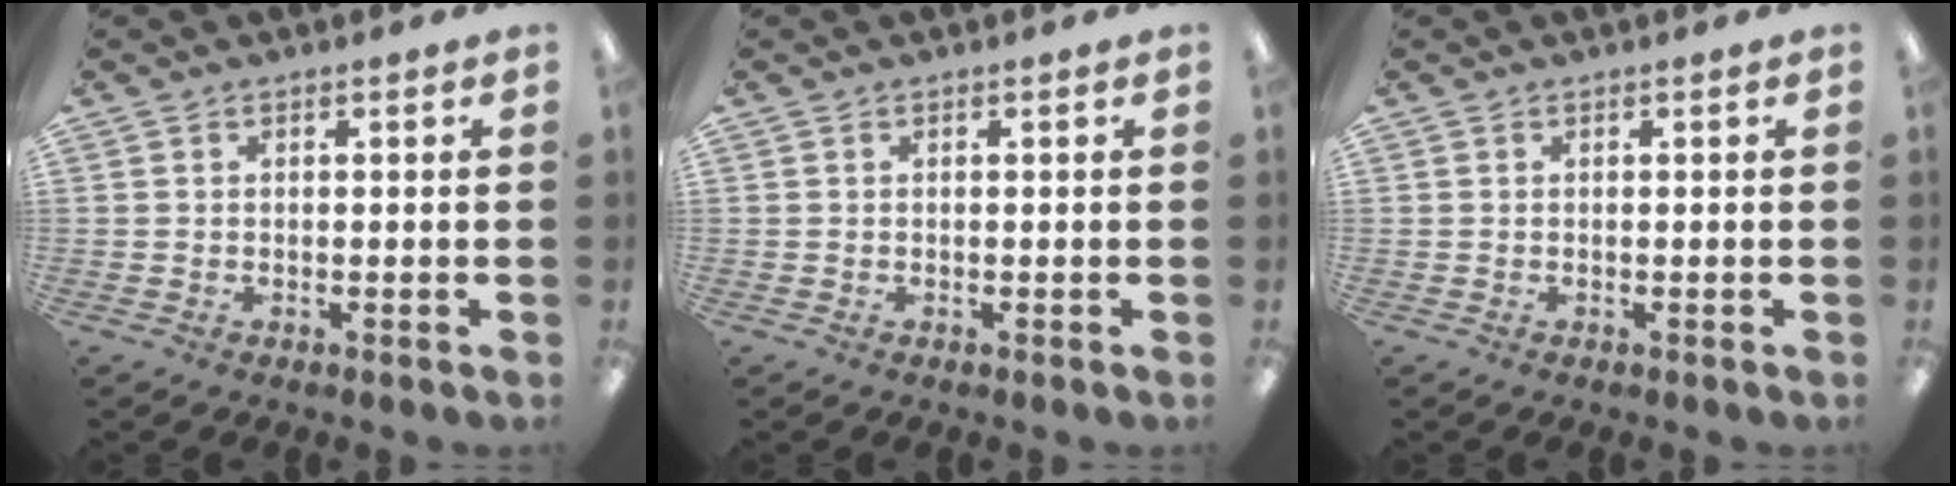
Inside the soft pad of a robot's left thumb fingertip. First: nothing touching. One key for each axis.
{"total": 0.0}
{"total": 0.0}